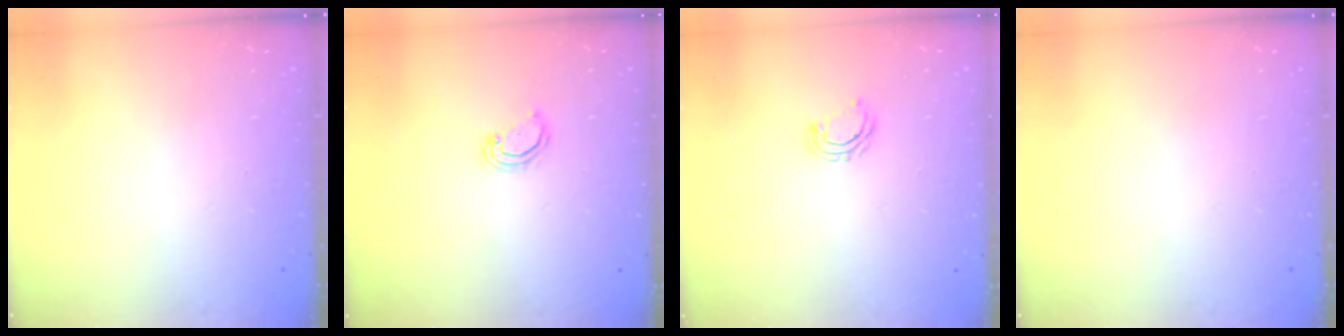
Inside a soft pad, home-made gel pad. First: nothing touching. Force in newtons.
{"total": 2.8, "press": 2.8, "slide": 0.2}
{"total": 5.6, "press": 5.4, "slide": 1.4}
{"total": 0.0}